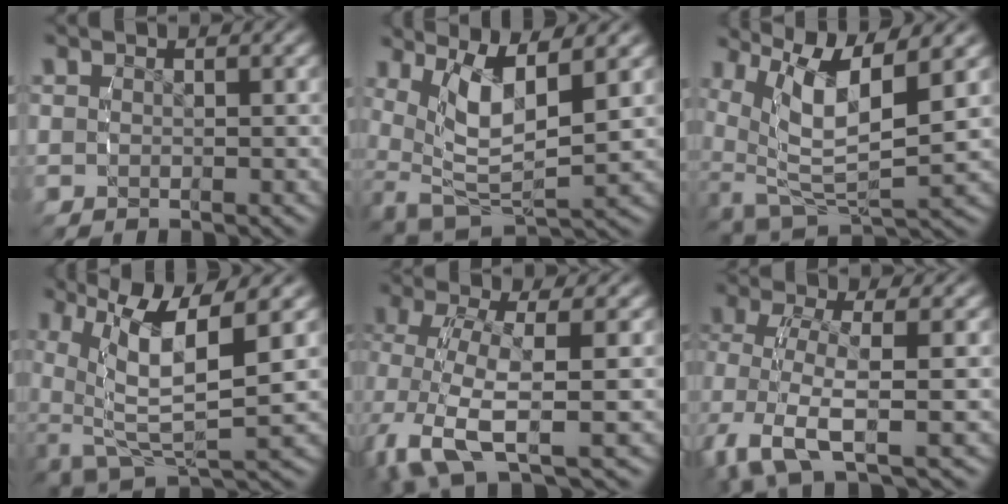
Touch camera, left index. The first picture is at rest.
{"total": 7.1, "force": [-0.9, 4.3, 5.6], "torque": [-0.131, -0.046, 0.010]}
{"total": 7.5, "force": [0.0, 4.2, 6.2], "torque": [-0.123, -0.040, 0.022]}
{"total": 7.8, "force": [-0.3, 3.8, 6.8], "torque": [-0.125, -0.032, 0.016]}
{"total": 5.9, "force": [-2.6, 2.5, 4.7], "torque": [-0.135, -0.046, -0.022]}
{"total": 5.5, "force": [-2.3, 2.8, 4.2], "torque": [-0.131, -0.044, -0.020]}